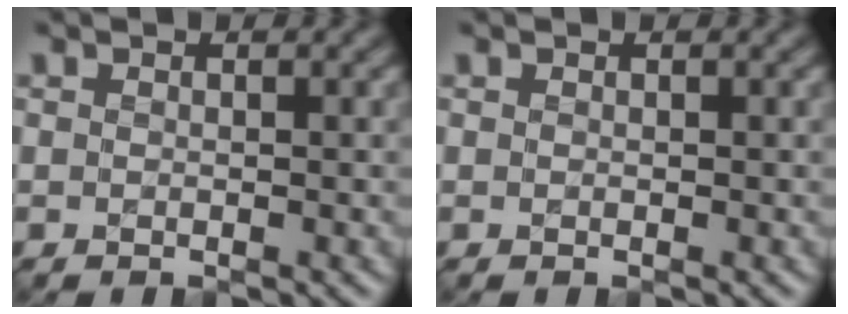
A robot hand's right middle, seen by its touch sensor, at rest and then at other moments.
{"total": 0.0}